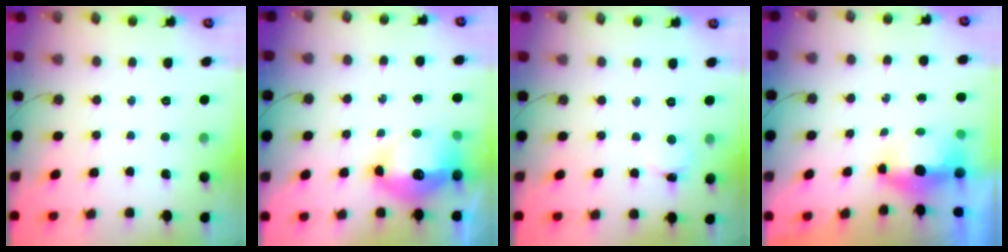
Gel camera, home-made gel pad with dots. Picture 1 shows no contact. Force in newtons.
{"total": 13.7, "press": 13.6, "slide": 1.5}
{"total": 3.4, "press": 3.3, "slide": 0.4}
{"total": 14.7, "press": 7.2, "slide": 12.8}